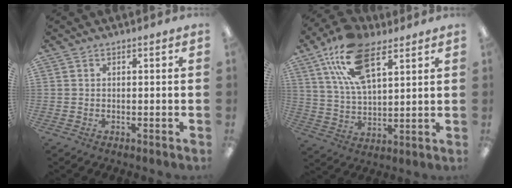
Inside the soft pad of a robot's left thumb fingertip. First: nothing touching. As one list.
[{"total": 17.1, "force": [9.8, 8.2, 11.4], "torque": [-0.216, -0.021, 0.173]}]